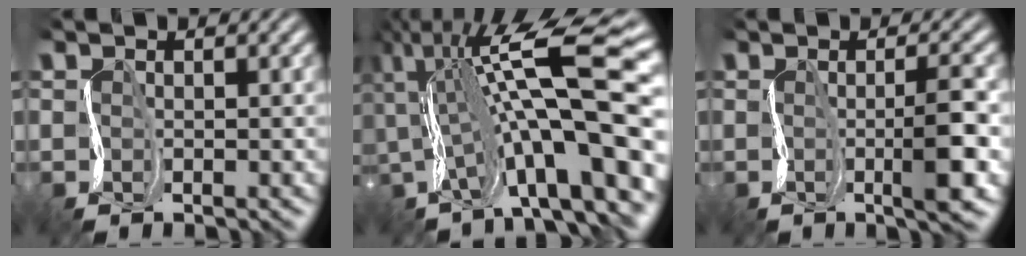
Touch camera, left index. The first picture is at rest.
{"total": 13.9, "force": [1.4, 3.7, 13.3], "torque": [-0.220, 0.031, 0.025]}
{"total": 3.0, "force": [-0.3, 0.5, 3.0], "torque": [-0.045, 0.004, -0.005]}